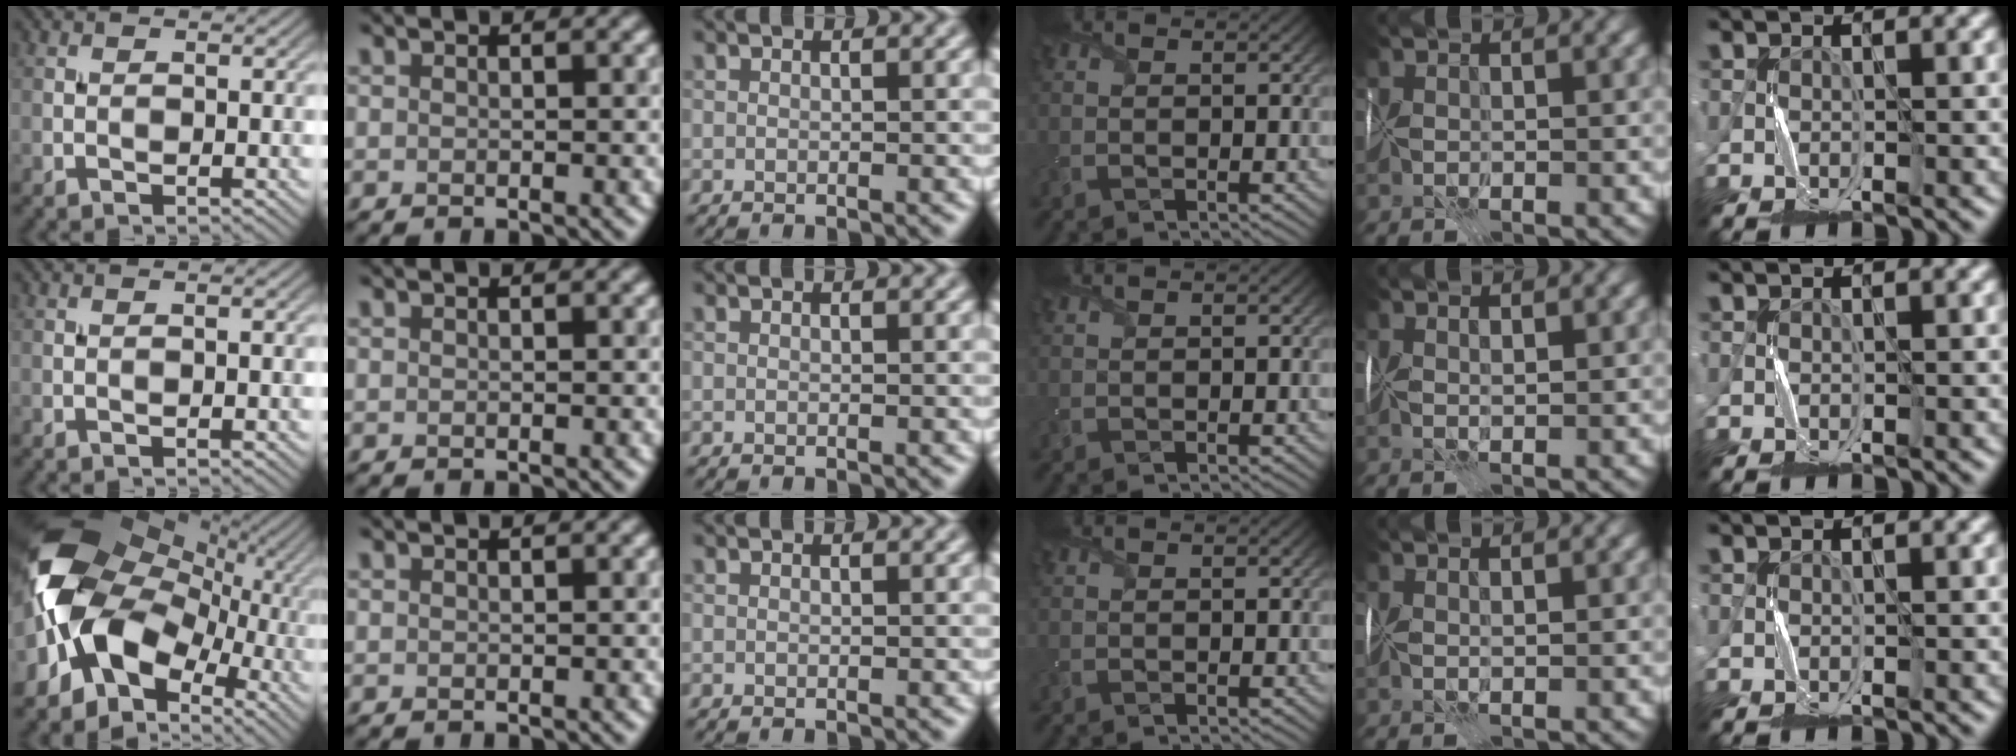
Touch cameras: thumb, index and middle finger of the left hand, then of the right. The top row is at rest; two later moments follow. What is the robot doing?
{"motion": "fold", "object": "handkerchief"}